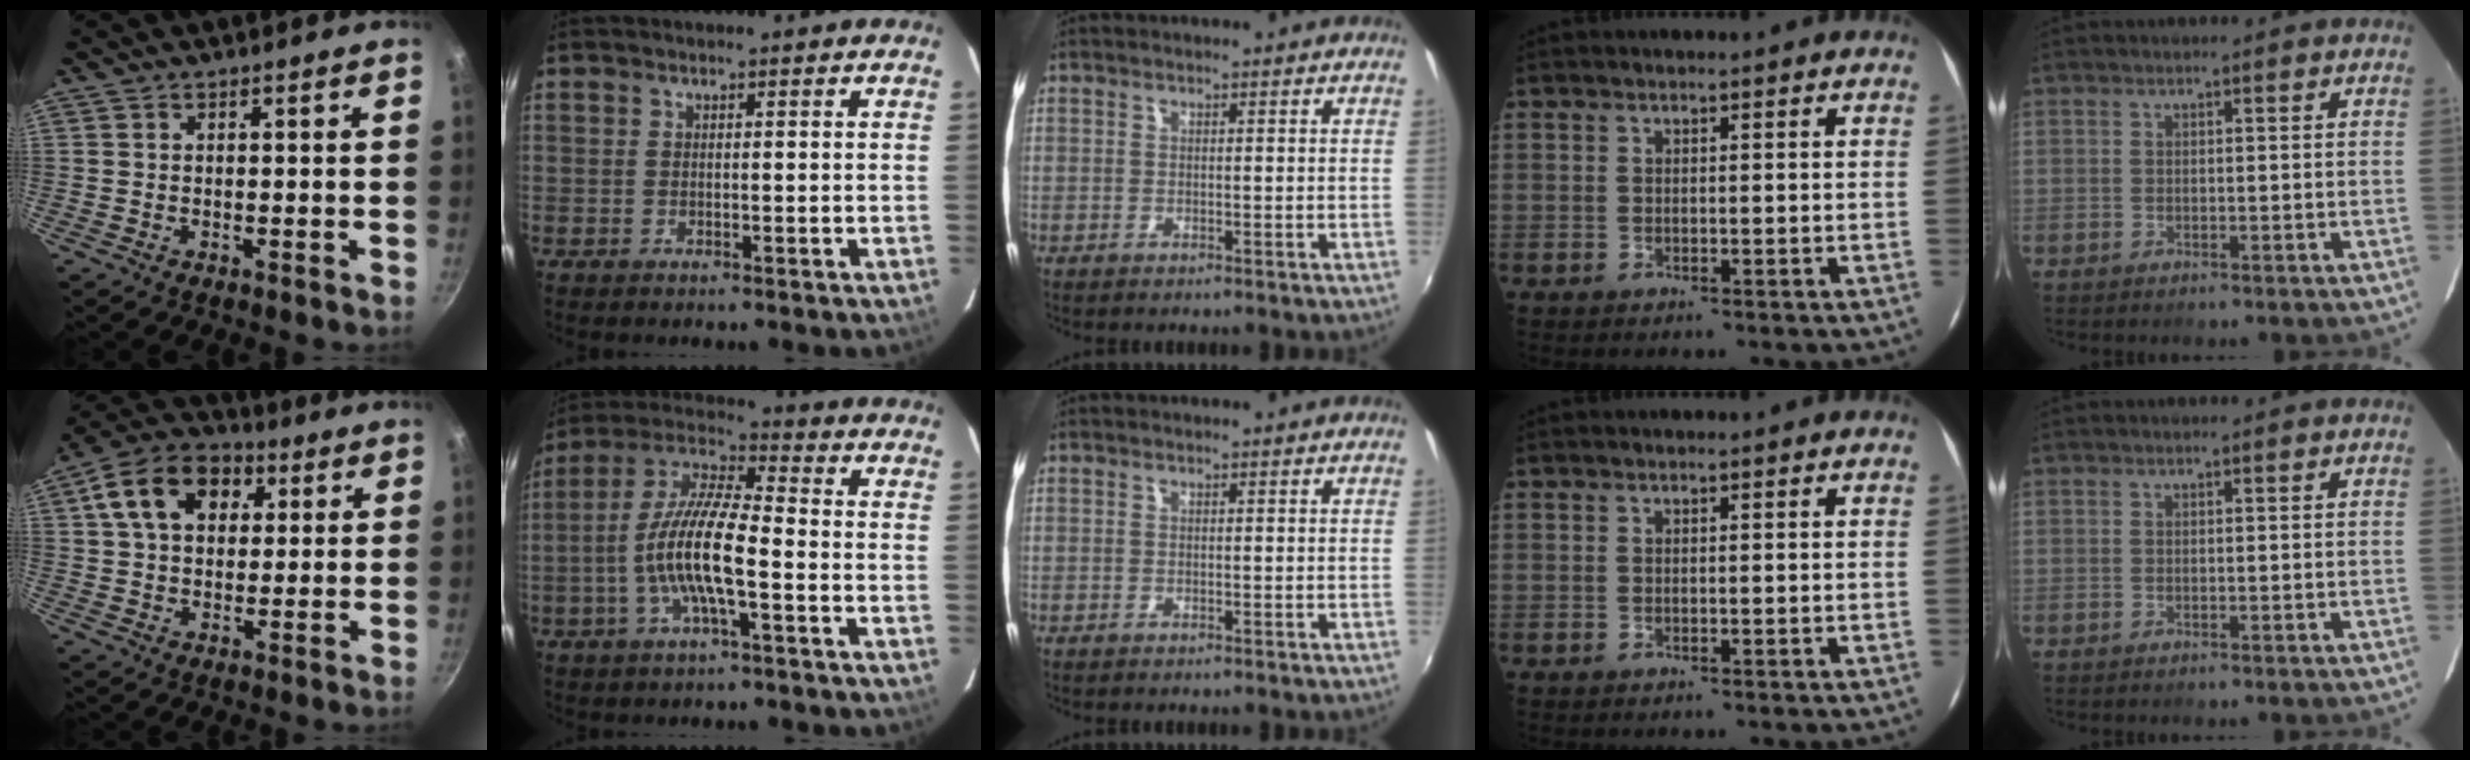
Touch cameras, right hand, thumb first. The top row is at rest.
{"thumb": {"total": 14.0, "force": [4.4, 10.0, 8.9], "torque": [-0.132, 0.018, 0.056]}, "index": {"total": 12.7, "force": [-3.5, 2.4, 12.0], "torque": [-0.241, 0.002, -0.071]}}